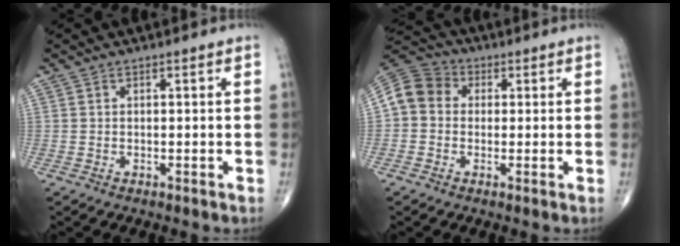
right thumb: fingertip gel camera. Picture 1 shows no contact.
{"total": 8.4, "force": [0.5, 7.2, 4.2], "torque": [-0.069, 0.026, -0.006]}